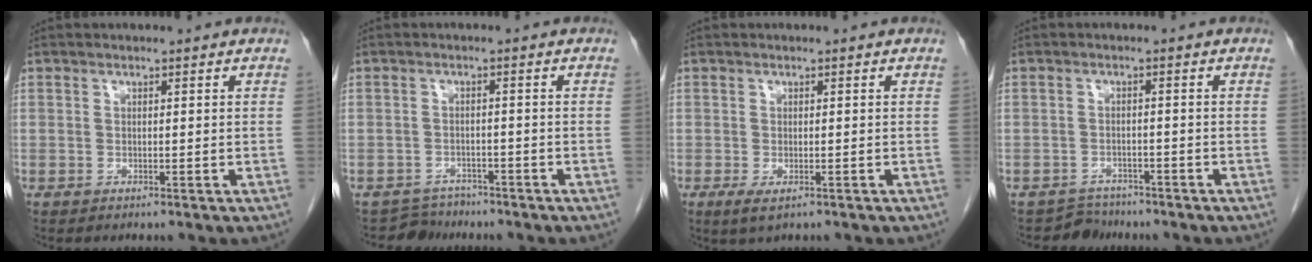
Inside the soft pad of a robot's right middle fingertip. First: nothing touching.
{"total": 3.2, "force": [-2.7, 1.3, -1.0], "torque": [0.014, 0.001, -0.046]}
{"total": 2.3, "force": [-1.2, 0.8, 1.8], "torque": [-0.032, -0.006, -0.016]}
{"total": 2.8, "force": [-2.4, 1.0, -1.0], "torque": [0.017, 0.000, -0.041]}